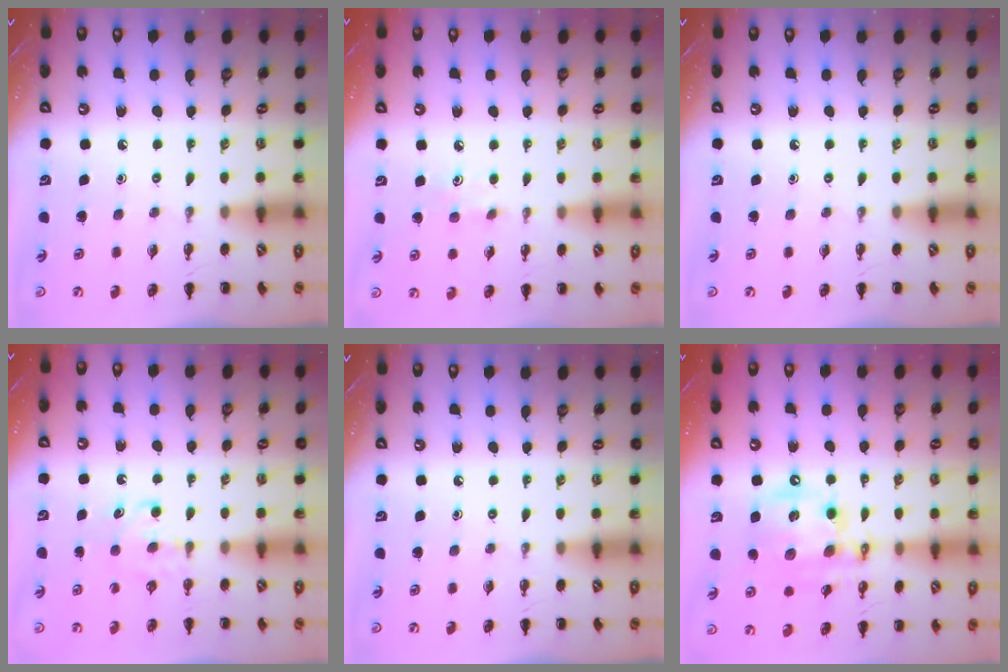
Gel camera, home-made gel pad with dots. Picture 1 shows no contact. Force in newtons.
{"total": 5.9, "press": 5.7, "slide": 1.4}
{"total": 0.0}
{"total": 5.1, "press": 4.8, "slide": 1.6}
{"total": 0.0}
{"total": 15.3, "press": 15.0, "slide": 3.1}